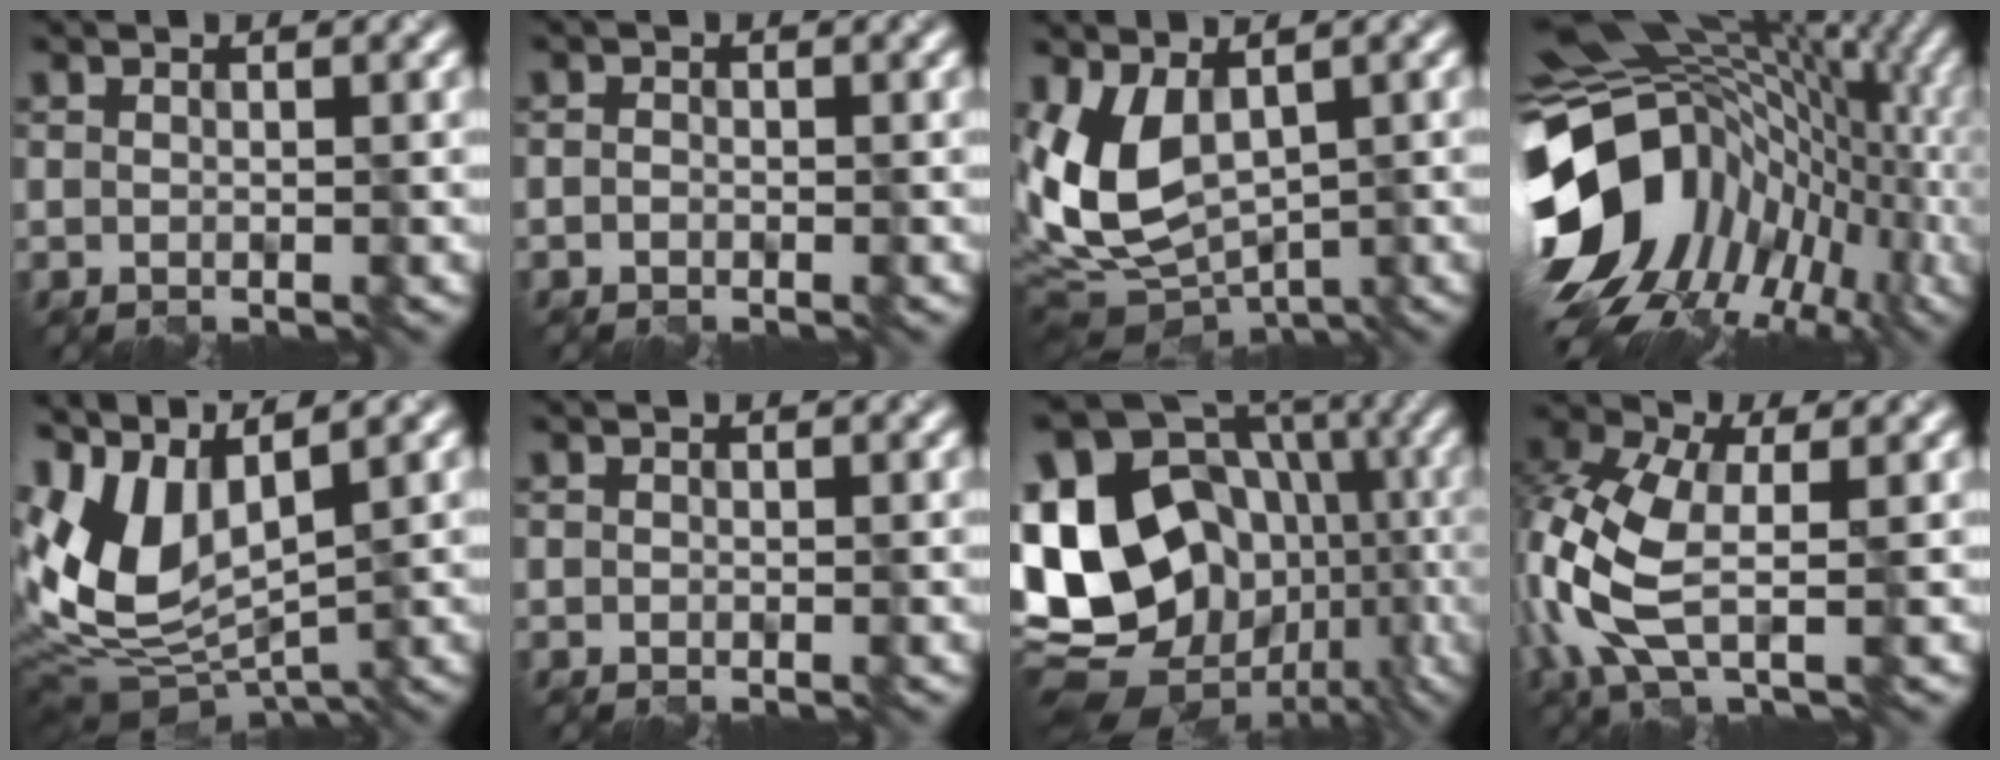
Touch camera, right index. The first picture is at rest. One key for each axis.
{"total": 0.7, "fx": -0.4, "fy": 0.5, "fz": 0.3, "tx": -0.004, "ty": 0.001, "tz": -0.013}
{"total": 7.6, "fx": 0.4, "fy": 4.4, "fz": 6.1, "tx": -0.137, "ty": -0.019, "tz": 0.009}
{"total": 15.8, "fx": -1.9, "fy": 11.7, "fz": 10.6, "tx": -0.199, "ty": 0.011, "tz": -0.030}
{"total": 8.9, "fx": 1.8, "fy": 4.8, "fz": 7.2, "tx": -0.165, "ty": -0.011, "tz": 0.041}
{"total": 0.0}
{"total": 19.4, "fx": -1.4, "fy": 15.3, "fz": 11.8, "tx": -0.182, "ty": -0.010, "tz": -0.002}
{"total": 9.1, "fx": -1.6, "fy": 4.6, "fz": 7.7, "tx": -0.206, "ty": 0.004, "tz": -0.045}